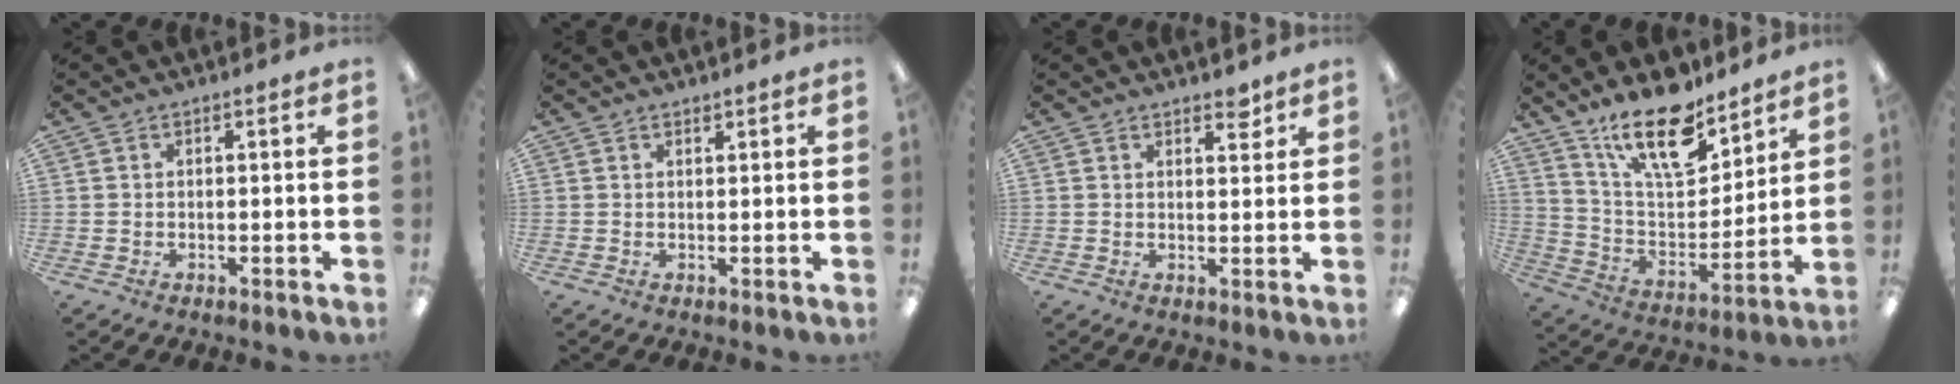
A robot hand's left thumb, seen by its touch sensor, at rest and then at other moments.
{"total": 0.9, "force": [0.9, 0.2, 0.0], "torque": [-0.002, -0.001, 0.017]}
{"total": 3.1, "force": [2.7, 1.3, 1.0], "torque": [0.001, -0.015, 0.045]}
{"total": 18.9, "force": [13.6, 7.5, 10.8], "torque": [-0.184, -0.080, 0.235]}